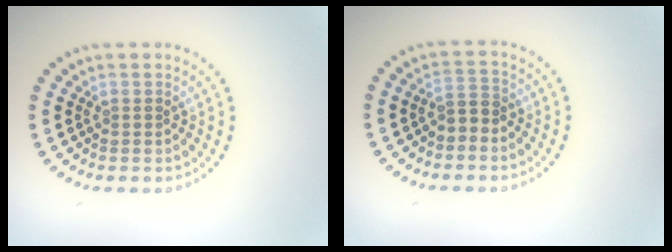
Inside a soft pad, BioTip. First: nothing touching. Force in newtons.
{"total": 1.9, "press": 1.6, "slide": 0.9}